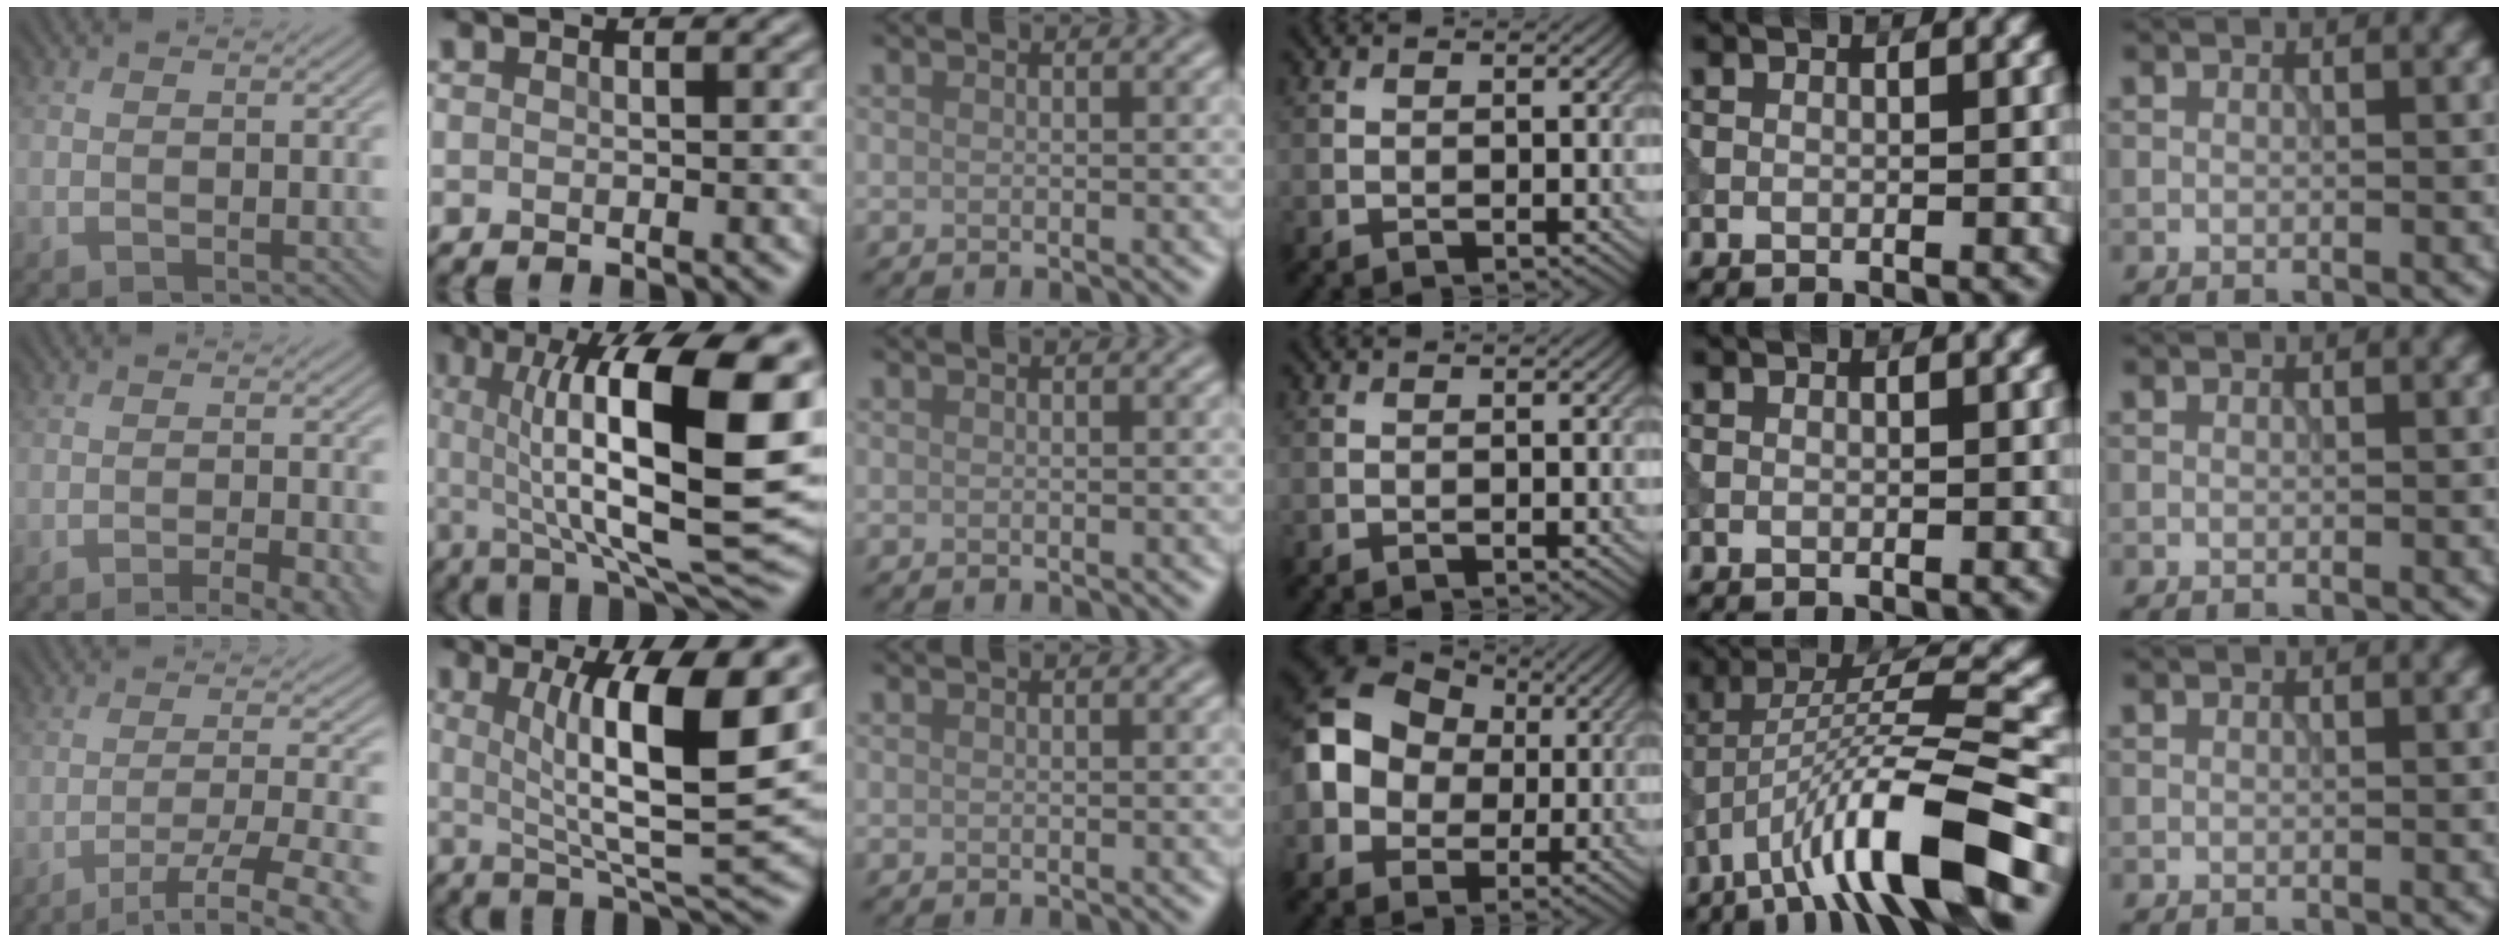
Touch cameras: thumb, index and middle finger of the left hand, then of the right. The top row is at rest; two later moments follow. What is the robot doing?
{"motion": "extract", "object": "tissue"}